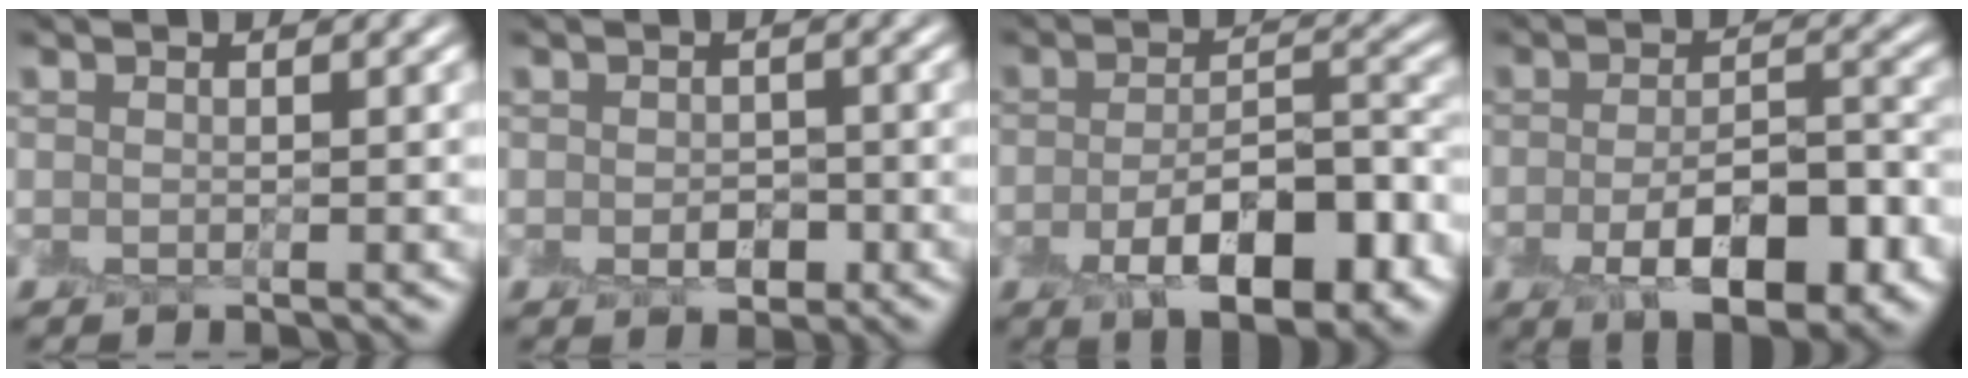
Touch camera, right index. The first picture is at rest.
{"total": 2.0, "force": [-0.6, 1.4, 1.3], "torque": [-0.020, -0.010, -0.011]}
{"total": 8.1, "force": [-3.6, 3.4, 6.4], "torque": [-0.103, 0.000, -0.058]}
{"total": 7.3, "force": [-3.0, 3.1, 5.9], "torque": [-0.096, -0.005, -0.046]}